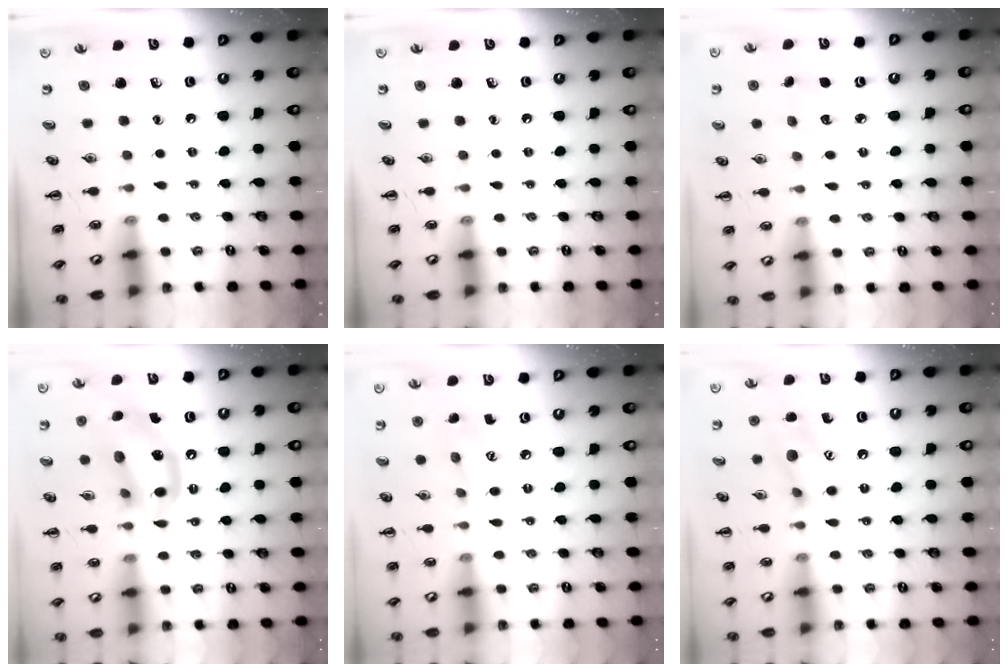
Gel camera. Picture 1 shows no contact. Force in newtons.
{"total": 0.0}
{"total": 3.6, "press": 3.5, "slide": 0.8}
{"total": 14.2, "press": 13.7, "slide": 3.5}
{"total": 6.2, "press": 6.1, "slide": 1.1}
{"total": 11.9, "press": 11.8, "slide": 1.4}